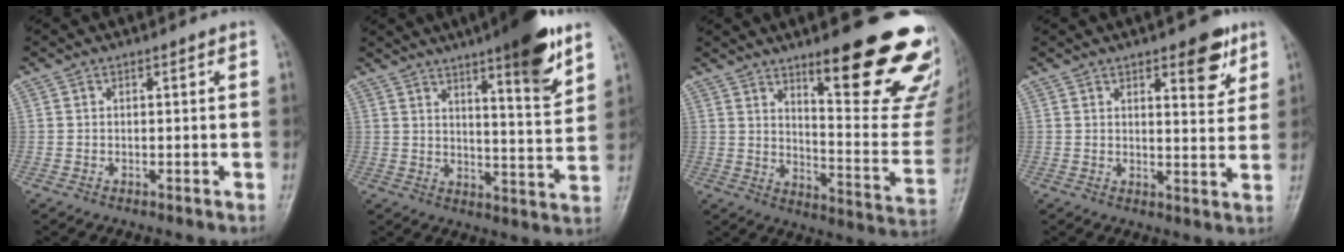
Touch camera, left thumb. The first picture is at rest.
{"total": 13.9, "force": [8.6, 2.3, 10.6], "torque": [-0.136, -0.051, 0.125]}
{"total": 24.5, "force": [15.5, 5.6, 18.1], "torque": [-0.201, -0.103, 0.219]}
{"total": 7.5, "force": [4.2, 2.9, 5.6], "torque": [-0.053, -0.023, 0.051]}